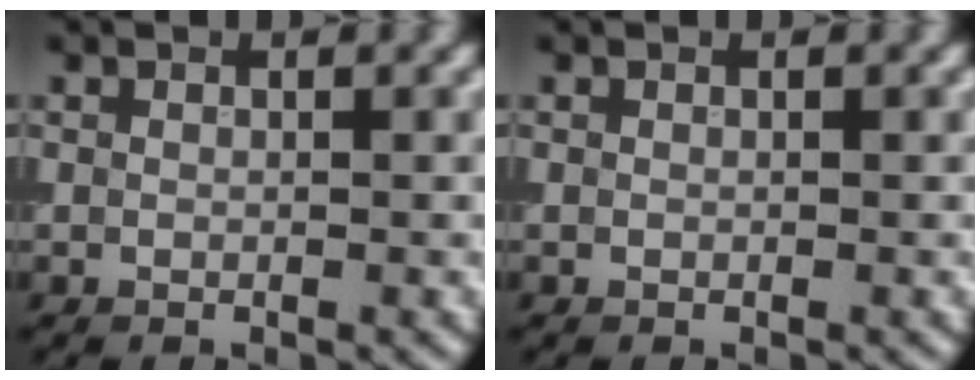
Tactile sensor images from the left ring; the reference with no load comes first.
{"total": 0.0}